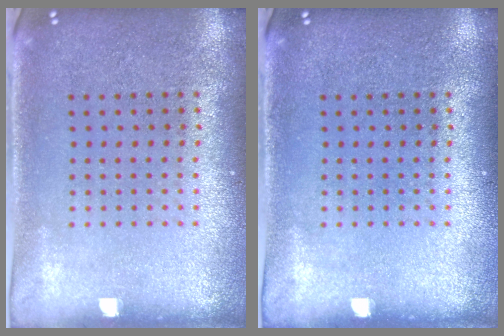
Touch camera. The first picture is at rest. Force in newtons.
{"total": 0.0}